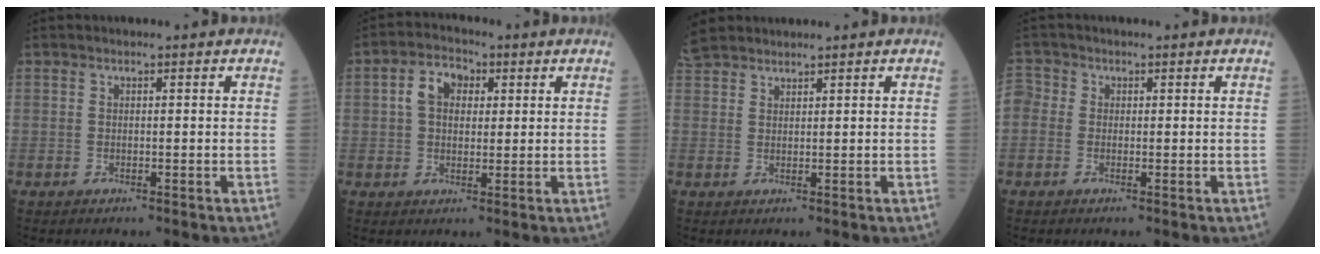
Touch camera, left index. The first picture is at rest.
{"total": 5.4, "force": [1.2, 3.8, 3.7], "torque": [-0.080, 0.016, 0.018]}
{"total": 5.1, "force": [4.7, 1.4, 1.3], "torque": [-0.037, 0.024, 0.099]}
{"total": 3.3, "force": [0.0, 2.9, 1.5], "torque": [-0.046, 0.014, -0.006]}